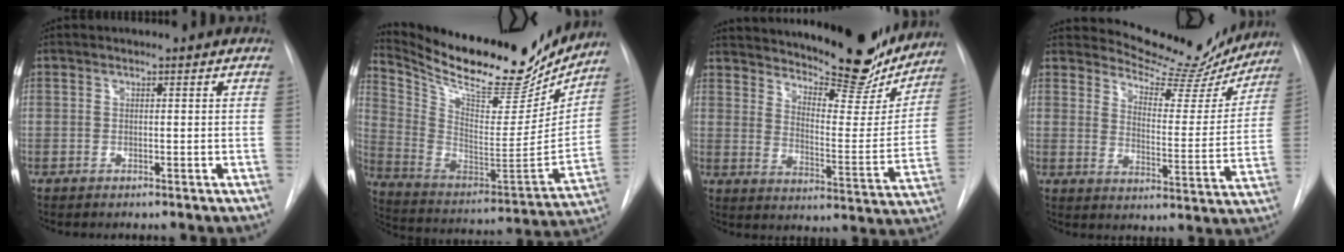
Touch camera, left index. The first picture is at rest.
{"total": 25.0, "force": [21.8, 6.4, 10.3], "torque": [-0.185, -0.037, 0.335]}
{"total": 24.3, "force": [21.7, 5.6, 9.4], "torque": [-0.145, -0.046, 0.285]}
{"total": 14.1, "force": [13.7, 3.0, 1.6], "torque": [-0.018, -0.044, 0.172]}